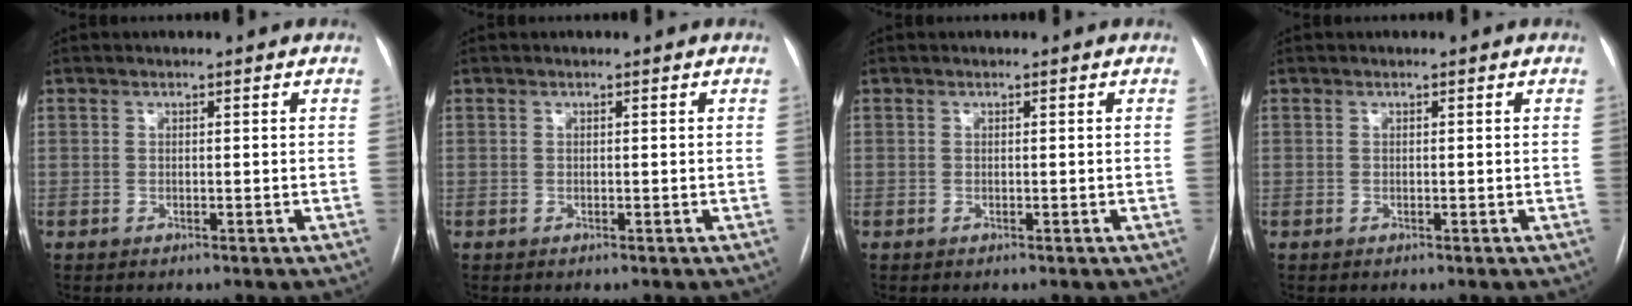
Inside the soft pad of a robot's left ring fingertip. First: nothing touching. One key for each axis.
{"total": 0.0}
{"total": 0.0}
{"total": 0.0}